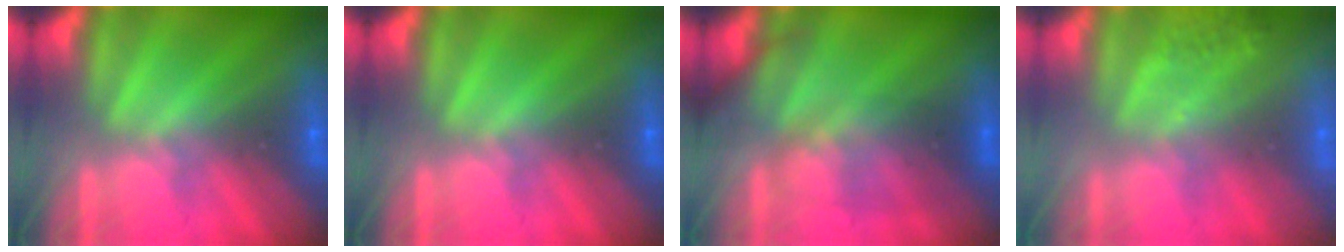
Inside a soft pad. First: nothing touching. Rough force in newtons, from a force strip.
{"total": 0.0}
{"total": 2.9}
{"total": 6.5}